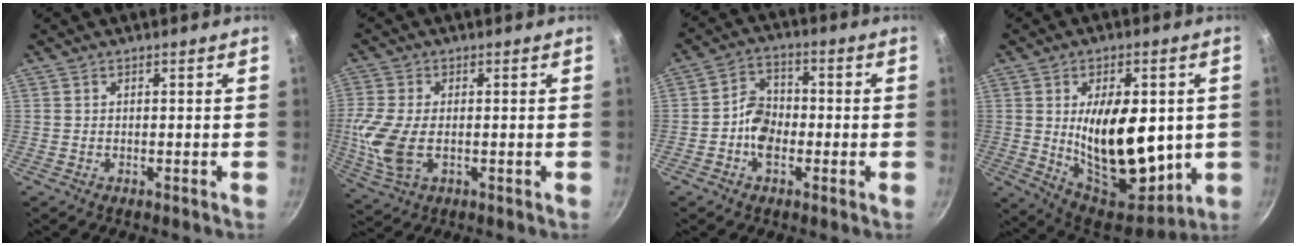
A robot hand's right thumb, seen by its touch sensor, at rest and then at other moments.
{"total": 9.3, "force": [-0.7, 5.4, 7.6], "torque": [-0.167, -0.009, -0.013]}
{"total": 6.9, "force": [-1.5, 5.0, 4.5], "torque": [-0.057, 0.022, -0.039]}
{"total": 20.8, "force": [0.3, 11.3, 17.5], "torque": [-0.234, -0.034, 0.022]}